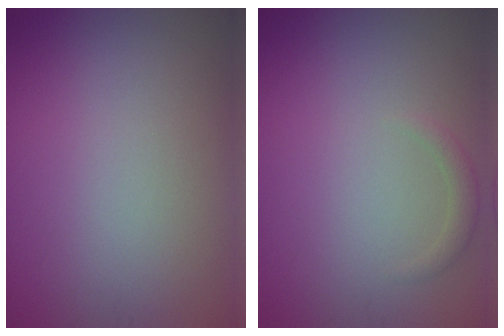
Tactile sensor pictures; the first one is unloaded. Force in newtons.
{"total": 1.1, "press": 1.1, "slide": 0.1}